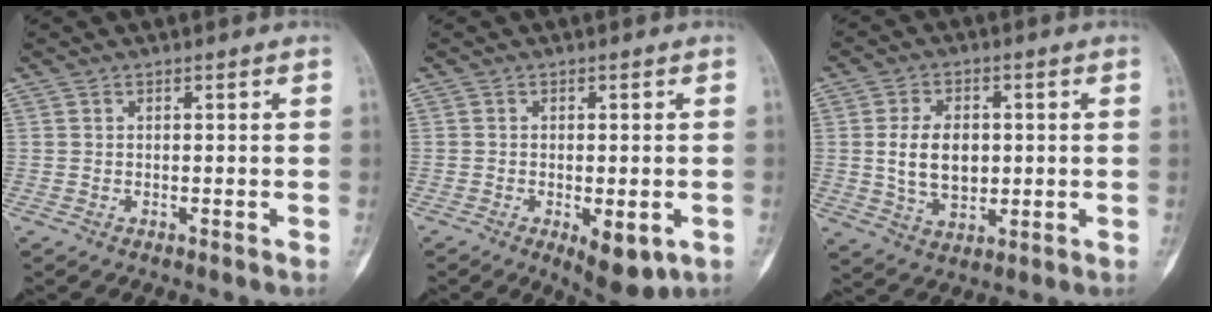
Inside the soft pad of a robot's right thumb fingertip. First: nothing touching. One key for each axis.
{"total": 6.9, "fx": -2.4, "fy": 2.9, "fz": 5.8, "tx": -0.071, "ty": -0.007, "tz": -0.025}
{"total": 9.6, "fx": 0.6, "fy": 6.4, "fz": 7.1, "tx": -0.108, "ty": -0.005, "tz": 0.019}